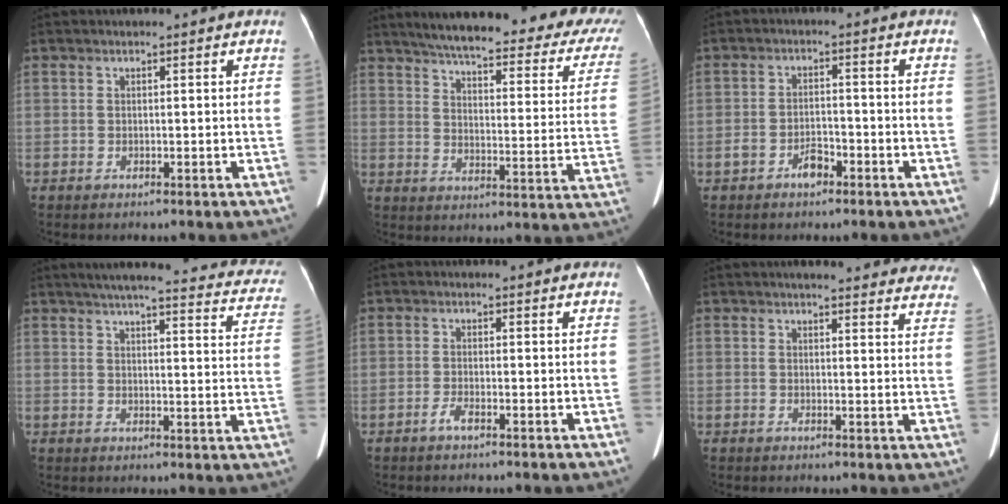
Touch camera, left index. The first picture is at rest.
{"total": 29.0, "force": [23.7, 5.6, 15.7], "torque": [-0.209, -0.035, 0.276]}
{"total": 3.0, "force": [-2.0, 1.3, 1.7], "torque": [-0.032, 0.008, -0.034]}
{"total": 25.4, "force": [22.2, 3.8, 11.8], "torque": [-0.159, -0.019, 0.247]}
{"total": 1.4, "force": [-1.0, 0.1, 1.0], "torque": [-0.022, -0.001, -0.020]}
{"total": 20.1, "force": [18.5, 3.9, 6.8], "torque": [-0.061, -0.033, 0.193]}